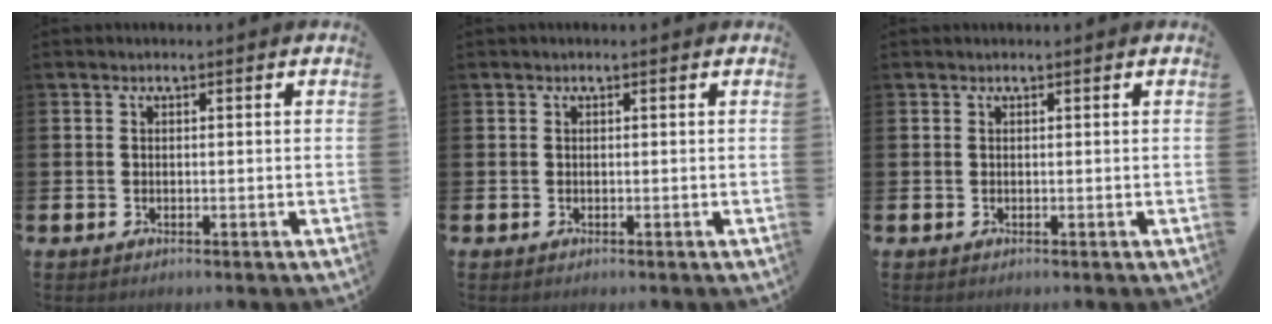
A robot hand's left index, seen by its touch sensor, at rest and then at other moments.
{"total": 0.0}
{"total": 0.0}